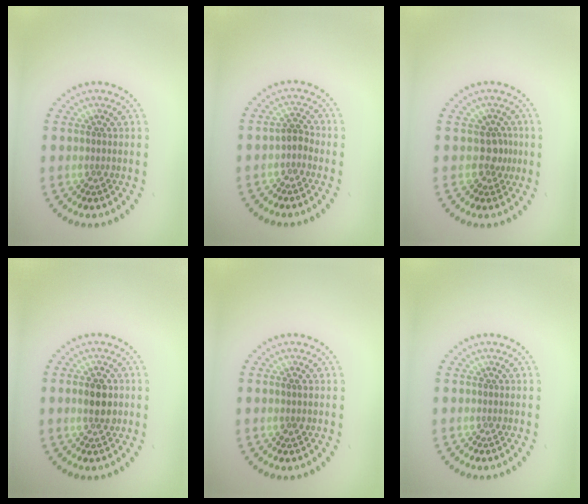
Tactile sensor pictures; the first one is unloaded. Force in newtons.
{"total": 1.2, "press": 0.9, "slide": 0.7}
{"total": 1.9, "press": 1.4, "slide": 1.2}
{"total": 2.8, "press": 2.8, "slide": 0.0}
{"total": 0.8, "press": 0.8, "slide": 0.2}
{"total": 0.0}